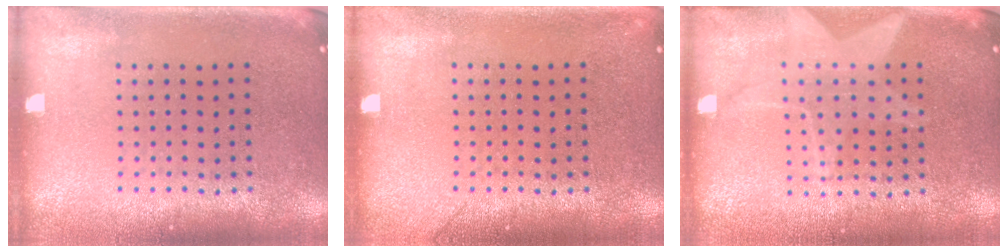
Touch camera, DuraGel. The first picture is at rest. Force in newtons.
{"total": 0.8, "press": 0.8, "slide": 0.1}
{"total": 1.5, "press": 1.5, "slide": 0.4}